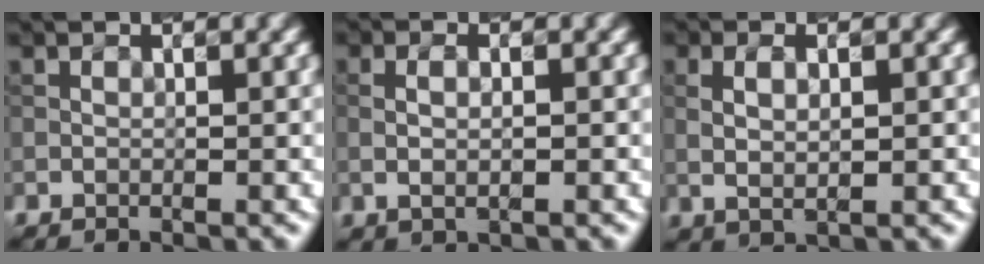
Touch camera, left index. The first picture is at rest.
{"total": 1.7, "force": [-0.1, 0.7, 1.6], "torque": [-0.033, -0.002, -0.003]}
{"total": 2.2, "force": [0.3, 0.8, 2.0], "torque": [-0.045, 0.001, 0.008]}